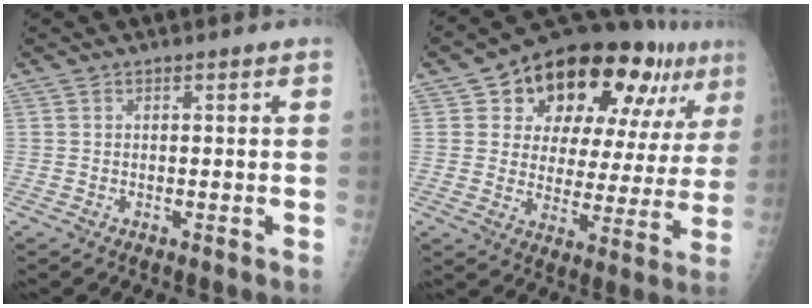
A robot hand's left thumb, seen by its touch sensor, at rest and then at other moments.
{"total": 23.0, "force": [12.5, 11.3, 15.6], "torque": [-0.179, -0.013, 0.185]}